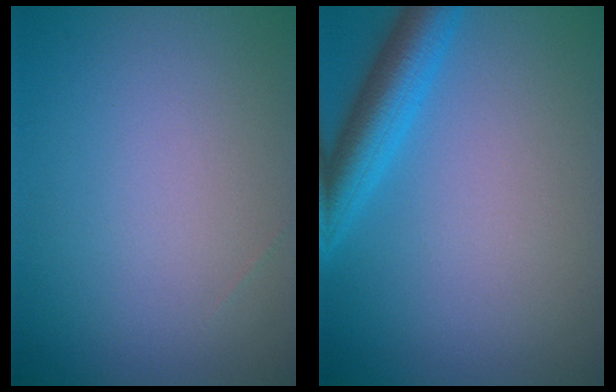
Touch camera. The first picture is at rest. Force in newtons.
{"total": 4.5, "press": 4.5, "slide": 0.3}